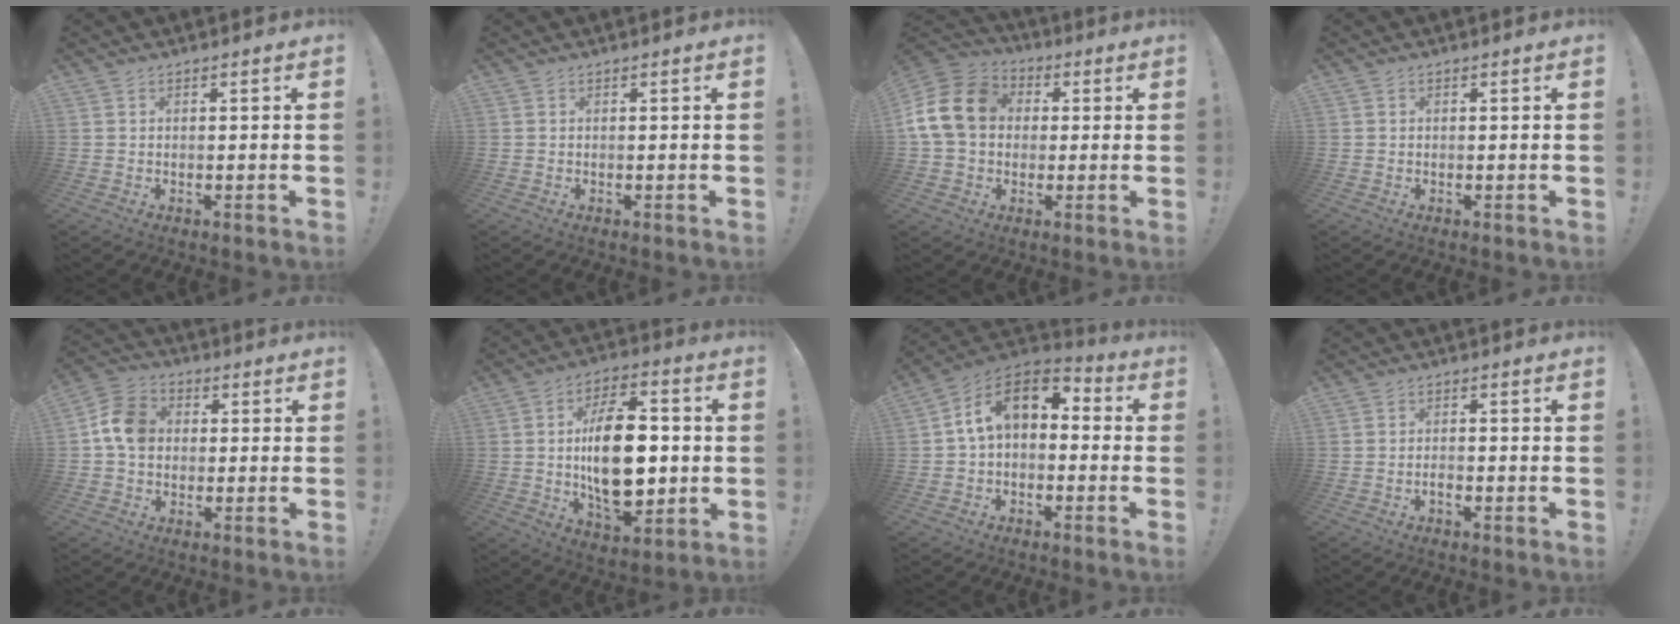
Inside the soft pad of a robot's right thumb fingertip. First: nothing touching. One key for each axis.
{"total": 0.0}
{"total": 17.4, "fx": 2.8, "fy": 13.7, "fz": 10.5, "tx": -0.184, "ty": 0.012, "tz": 0.056}
{"total": 0.0}
{"total": 10.4, "fx": 0.6, "fy": 8.2, "fz": 6.3, "tx": -0.090, "ty": 0.019, "tz": 0.016}
{"total": 21.8, "fx": -0.3, "fy": 12.2, "fz": 18.1, "tx": -0.300, "ty": 0.002, "tz": -0.002}
{"total": 12.6, "fx": 2.7, "fy": 7.7, "fz": 9.6, "tx": -0.151, "ty": 0.006, "tz": 0.046}
{"total": 1.9, "fx": -1.2, "fy": 0.5, "fz": 1.3, "tx": -0.022, "ty": 0.000, "tz": -0.022}